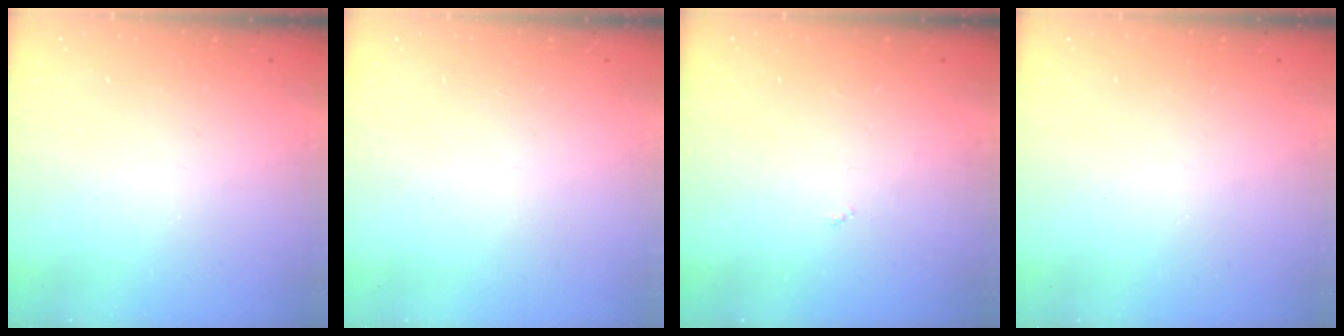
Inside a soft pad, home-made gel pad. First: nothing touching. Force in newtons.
{"total": 0.0}
{"total": 2.7, "press": 2.7, "slide": 0.4}
{"total": 0.0}